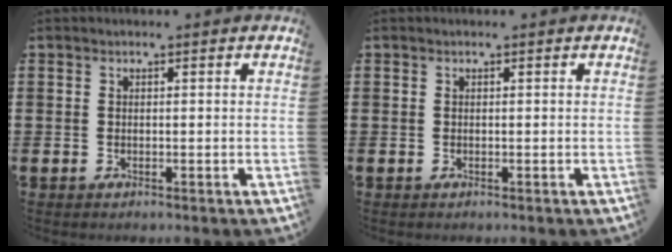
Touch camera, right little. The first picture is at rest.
{"total": 0.0}